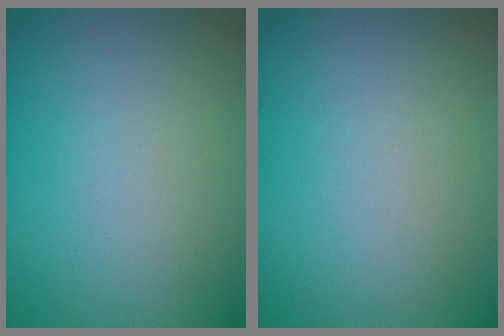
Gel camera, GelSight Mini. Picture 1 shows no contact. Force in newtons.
{"total": 0.0}